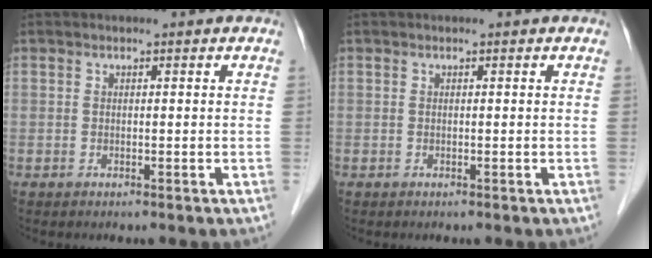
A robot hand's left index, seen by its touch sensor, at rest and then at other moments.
{"total": 0.0}